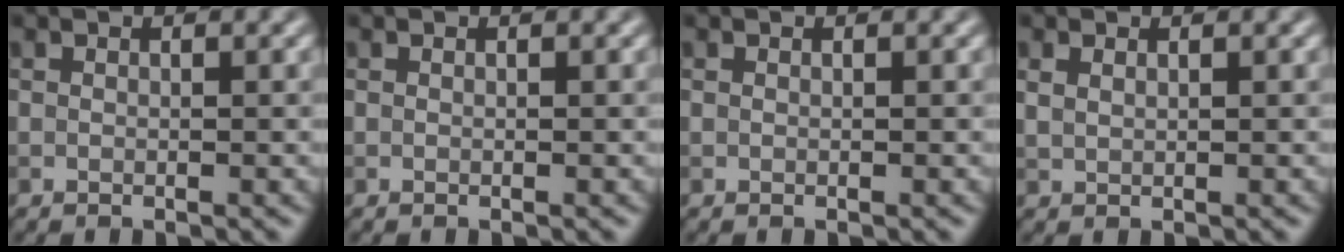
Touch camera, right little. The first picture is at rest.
{"total": 0.0}
{"total": 0.0}
{"total": 1.0, "force": [0.6, 0.5, 0.6], "torque": [-0.018, -0.001, 0.018]}